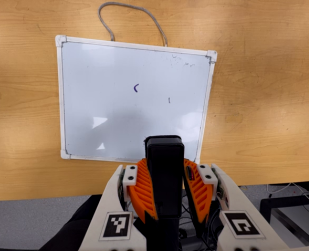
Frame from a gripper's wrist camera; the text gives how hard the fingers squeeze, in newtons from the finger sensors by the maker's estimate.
{"total": 10.7, "left": 8.3, "right": 13.1}